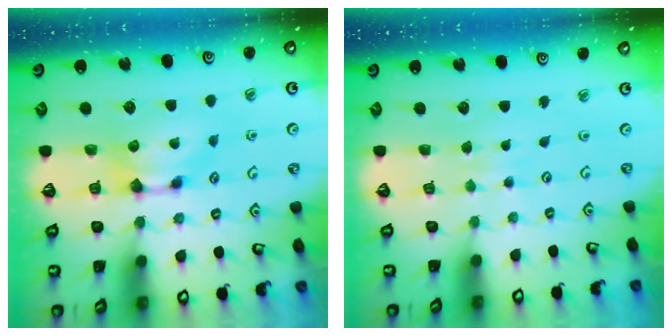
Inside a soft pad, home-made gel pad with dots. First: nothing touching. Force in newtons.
{"total": 4.6, "press": 4.6, "slide": 0.1}